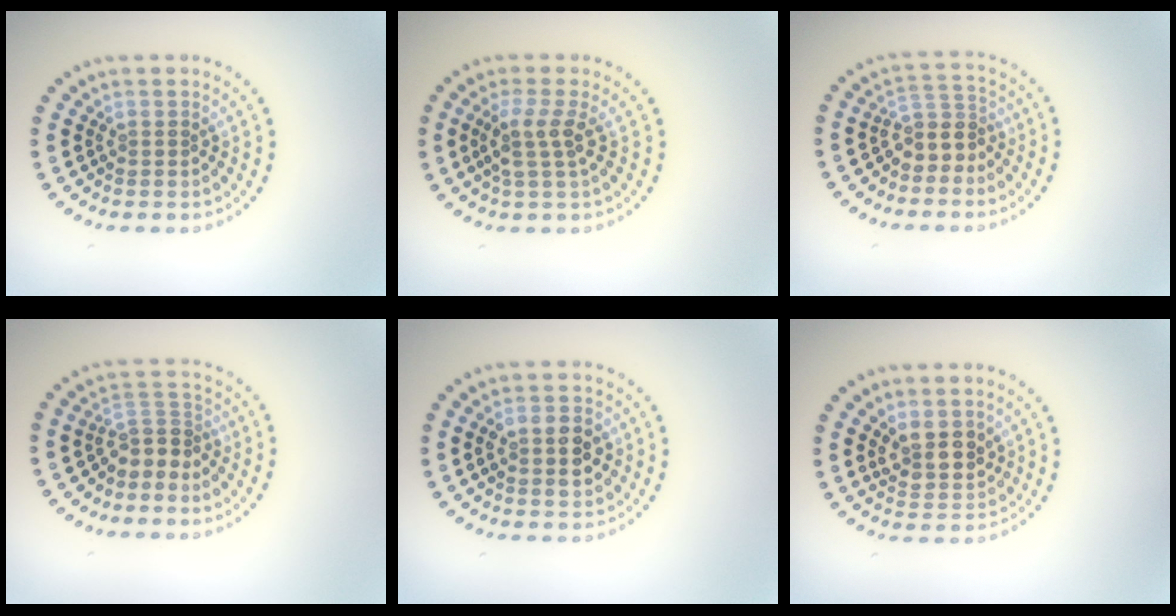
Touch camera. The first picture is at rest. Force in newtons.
{"total": 2.6, "press": 2.0, "slide": 1.7}
{"total": 2.8, "press": 2.3, "slide": 1.6}
{"total": 2.8, "press": 2.1, "slide": 1.9}
{"total": 4.0, "press": 4.0, "slide": 0.2}
{"total": 3.0, "press": 2.7, "slide": 1.3}